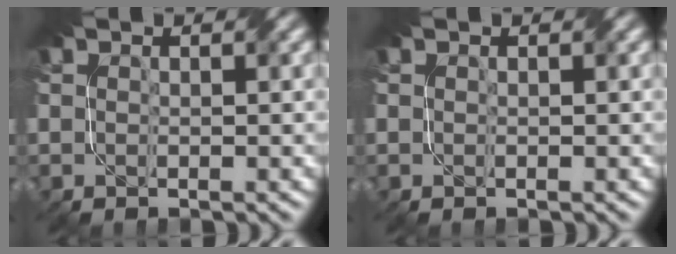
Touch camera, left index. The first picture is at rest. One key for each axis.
{"total": 0.0}